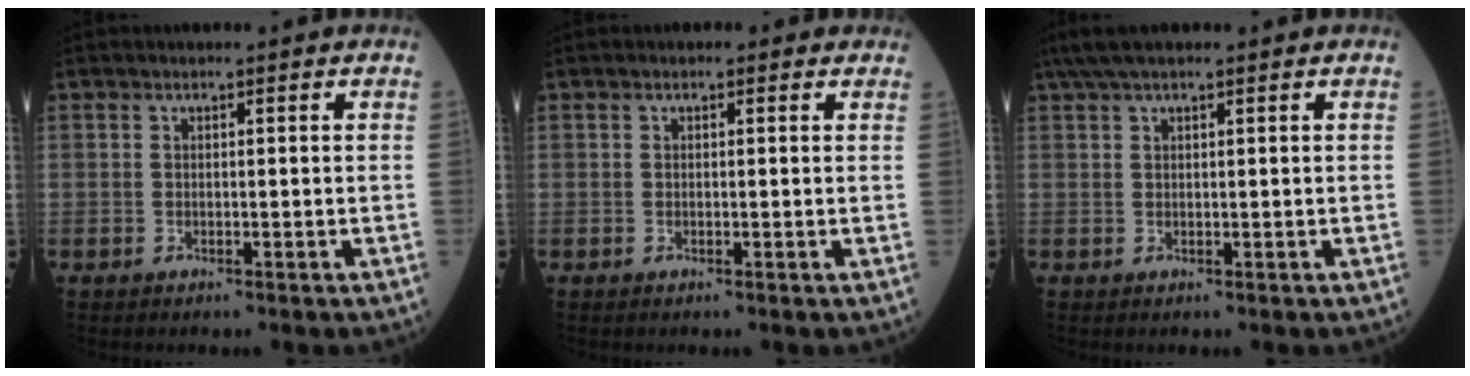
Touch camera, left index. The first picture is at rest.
{"total": 0.5, "force": [0.2, 0.4, 0.1], "torque": [0.001, -0.001, -0.005]}
{"total": 4.8, "force": [3.7, 0.6, 2.9], "torque": [-0.056, 0.035, 0.070]}